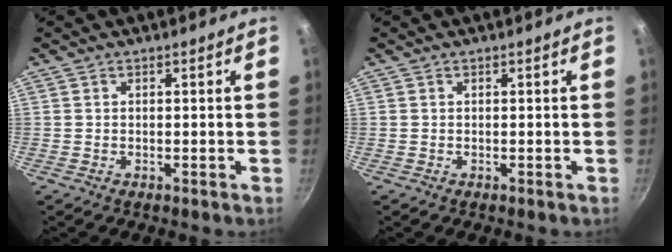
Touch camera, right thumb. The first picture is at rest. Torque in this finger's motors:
{"motor_torque": [-0.04, 0.05, -0.04, 0.01, 0.00]}